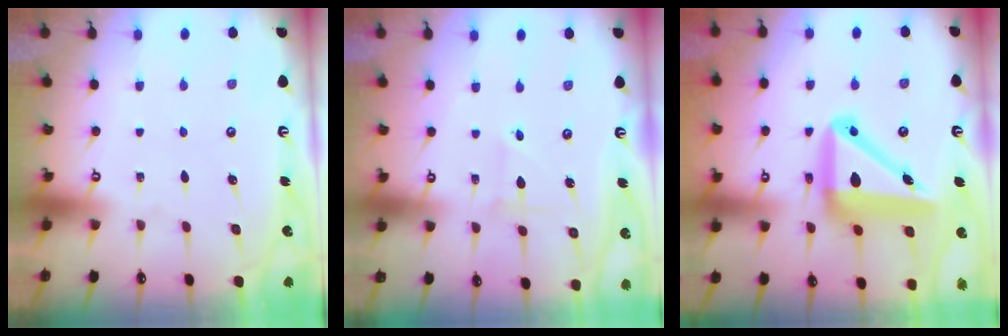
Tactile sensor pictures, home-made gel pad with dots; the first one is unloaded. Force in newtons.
{"total": 0.7, "press": 0.7, "slide": 0.0}
{"total": 16.1, "press": 15.8, "slide": 3.1}